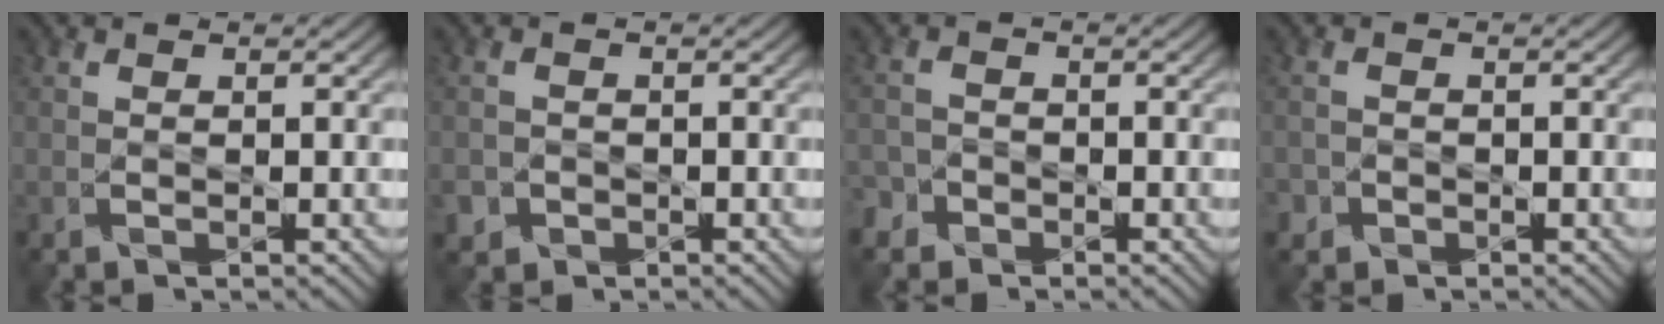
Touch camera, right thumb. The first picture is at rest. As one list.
[{"total": 1.9, "force": [-1.1, 1.6, 0.4], "torque": [-0.010, -0.006, -0.022]}, {"total": 2.3, "force": [-1.7, 1.5, 0.4], "torque": [-0.009, 0.002, -0.040]}, {"total": 1.4, "force": [-0.9, 1.0, 0.1], "torque": [0.000, -0.002, -0.021]}]